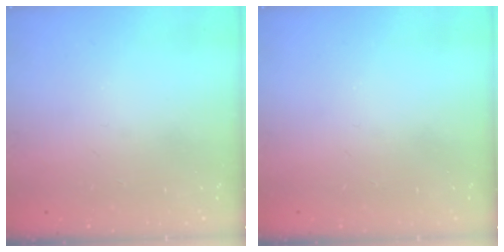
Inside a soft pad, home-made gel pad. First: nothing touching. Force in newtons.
{"total": 0.0}